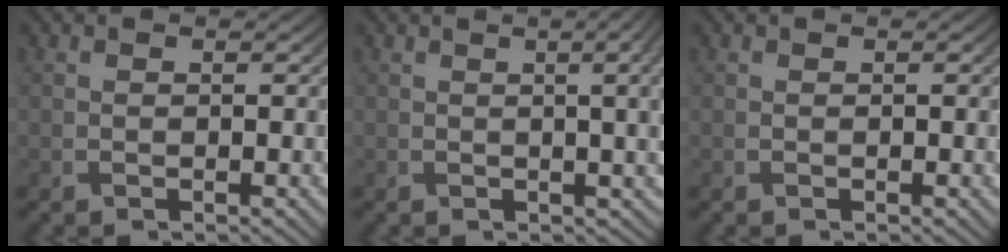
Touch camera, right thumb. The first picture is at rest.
{"total": 6.3, "force": [1.2, 1.8, 5.9], "torque": [-0.063, 0.017, 0.016]}
{"total": 0.8, "force": [0.0, 0.1, 0.8], "torque": [-0.010, 0.000, 0.000]}